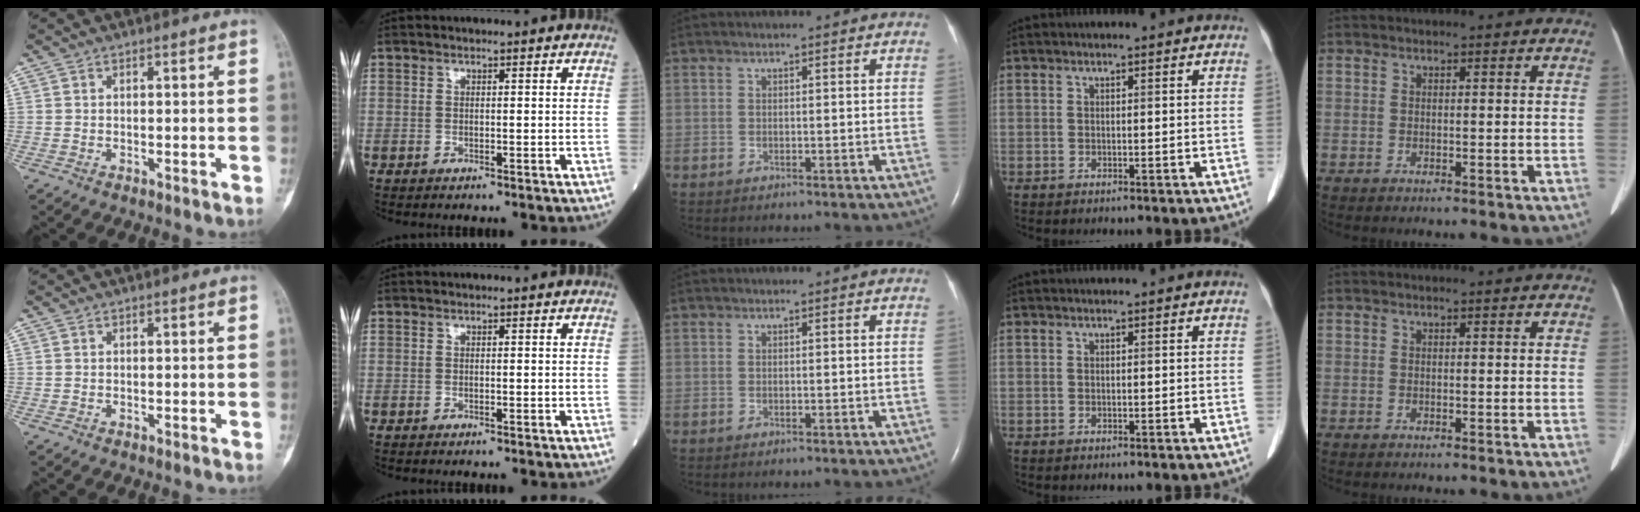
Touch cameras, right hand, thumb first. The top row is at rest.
{}